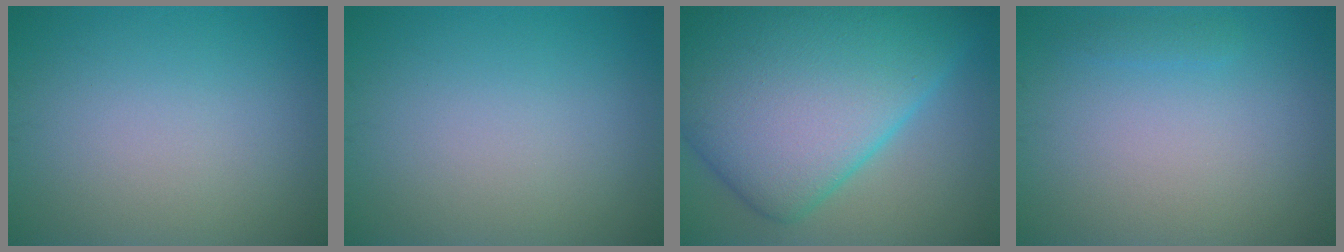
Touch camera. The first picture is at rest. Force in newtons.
{"total": 0.0}
{"total": 16.2, "press": 16.2, "slide": 0.3}
{"total": 0.7, "press": 0.7, "slide": 0.1}